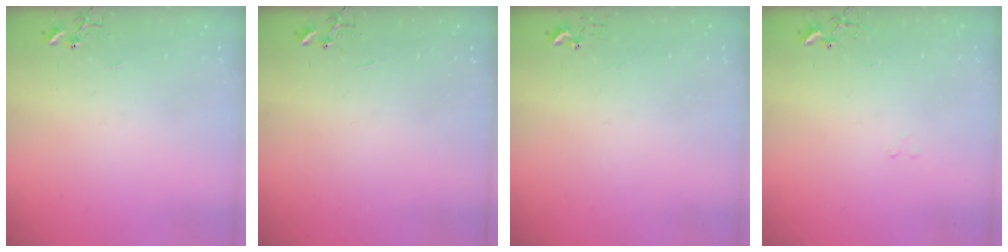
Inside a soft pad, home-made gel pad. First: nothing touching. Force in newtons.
{"total": 0.0}
{"total": 2.9, "press": 2.9, "slide": 0.3}
{"total": 8.6, "press": 8.5, "slide": 0.7}